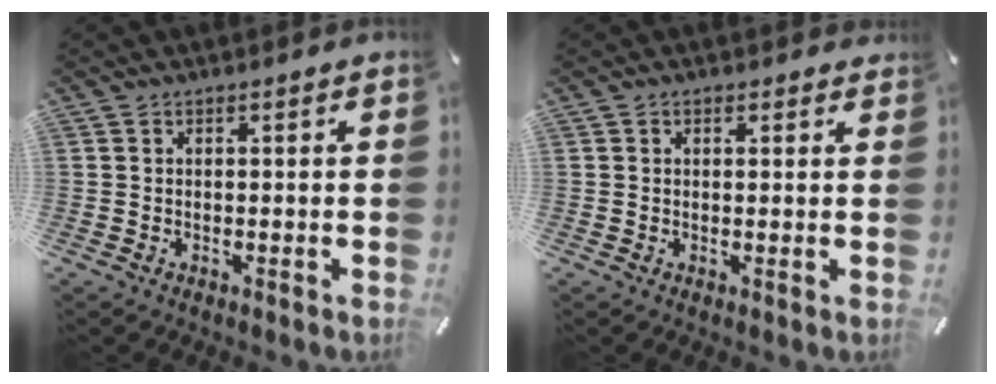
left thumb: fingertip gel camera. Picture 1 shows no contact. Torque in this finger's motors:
{"motor_torque": [-0.21, -0.67, -0.17, 0.09, -0.05]}